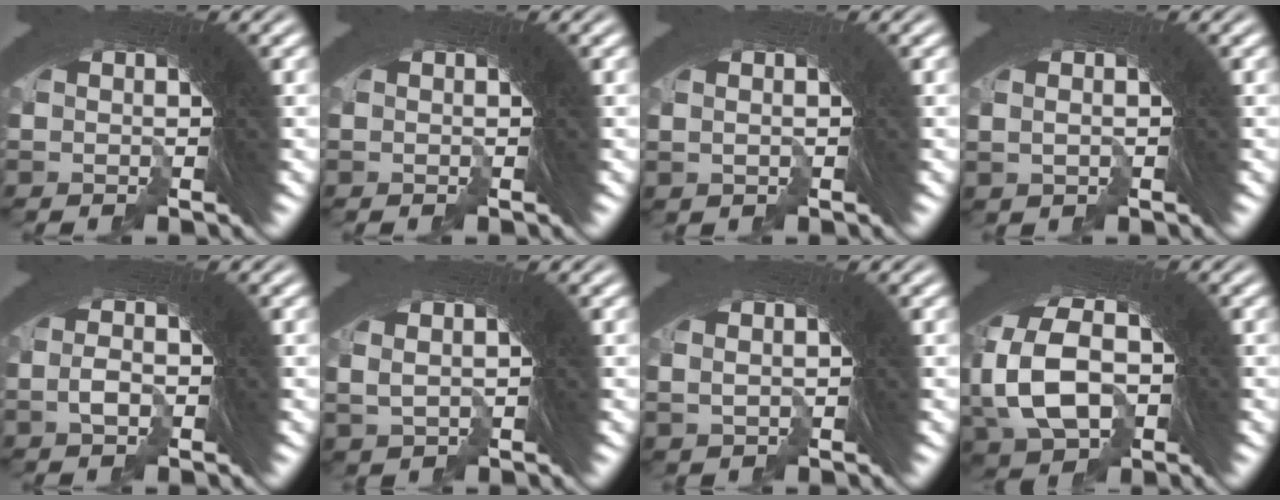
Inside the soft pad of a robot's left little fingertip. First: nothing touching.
{"total": 0.0}
{"total": 0.7, "force": [-0.1, 0.7, -0.1], "torque": [-0.003, 0.007, -0.001]}
{"total": 1.4, "force": [0.1, 1.4, 0.3], "torque": [-0.006, 0.012, -0.002]}
{"total": 2.1, "force": [-1.3, 1.6, 0.5], "torque": [0.009, 0.008, -0.026]}
{"total": 4.3, "force": [0.5, 3.7, 2.1], "torque": [-0.053, 0.012, 0.002]}
{"total": 2.3, "force": [0.4, 2.1, 0.9], "torque": [-0.021, 0.012, 0.003]}
{"total": 10.0, "force": [-1.8, 8.3, 5.4], "torque": [-0.108, -0.017, -0.029]}